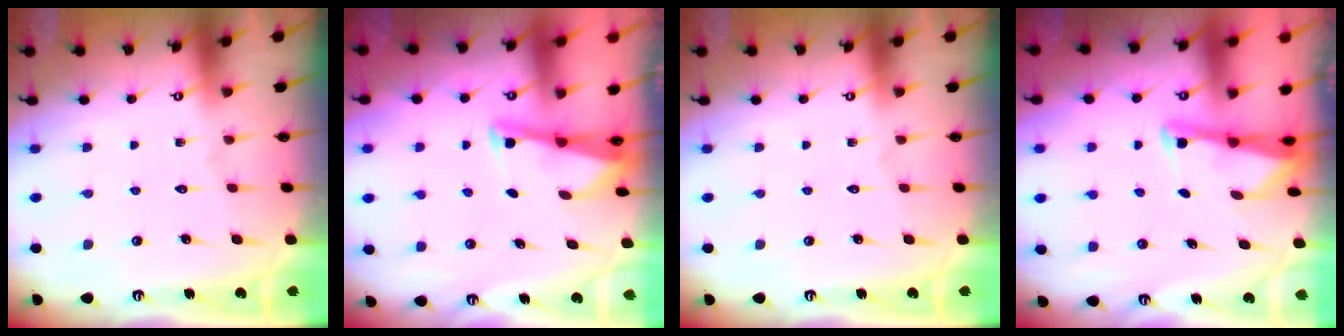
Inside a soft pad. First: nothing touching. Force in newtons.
{"total": 2.6, "press": 2.6, "slide": 0.1}
{"total": 0.0}
{"total": 2.9, "press": 2.9, "slide": 0.2}